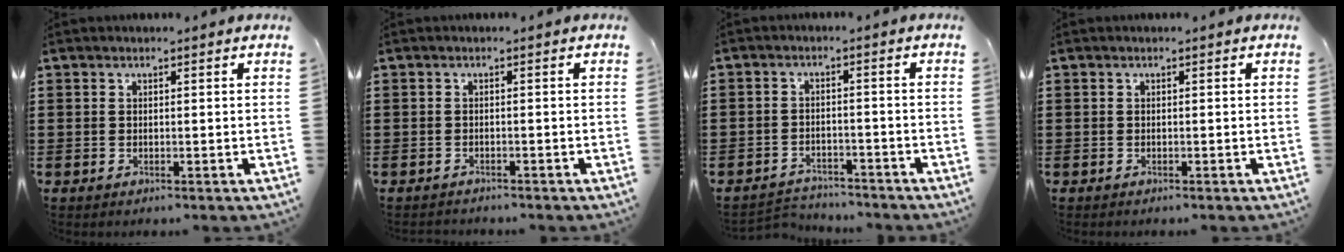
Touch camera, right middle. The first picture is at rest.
{"total": 0.8, "force": [-0.8, 0.1, 0.0], "torque": [-0.001, 0.001, -0.017]}
{"total": 3.3, "force": [-3.2, 0.7, -0.3], "torque": [-0.003, 0.001, -0.070]}
{"total": 0.0}